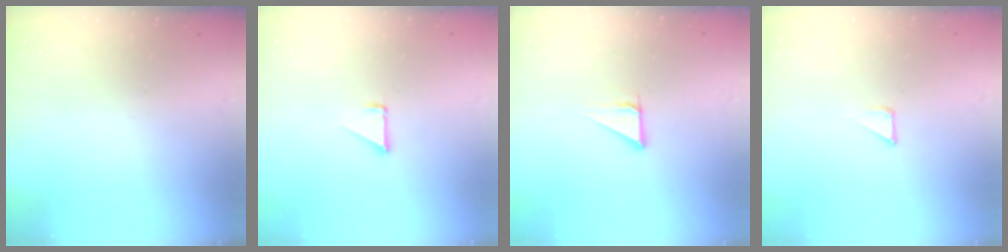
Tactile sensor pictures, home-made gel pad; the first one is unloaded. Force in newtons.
{"total": 1.5, "press": 1.5, "slide": 0.1}
{"total": 2.9, "press": 2.9, "slide": 0.1}
{"total": 1.7, "press": 1.7, "slide": 0.0}